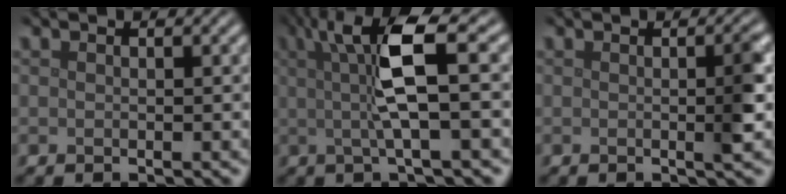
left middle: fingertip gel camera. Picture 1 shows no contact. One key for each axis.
{"total": 6.9, "fx": 1.5, "fy": 1.2, "fz": 6.7, "tx": -0.122, "ty": 0.013, "tz": 0.022}
{"total": 2.2, "fx": 0.0, "fy": 0.3, "fz": 2.1, "tx": -0.031, "ty": 0.000, "tz": -0.005}